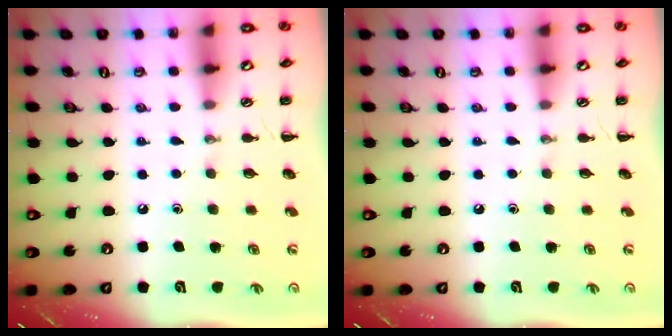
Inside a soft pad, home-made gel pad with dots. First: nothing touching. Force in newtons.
{"total": 0.0}